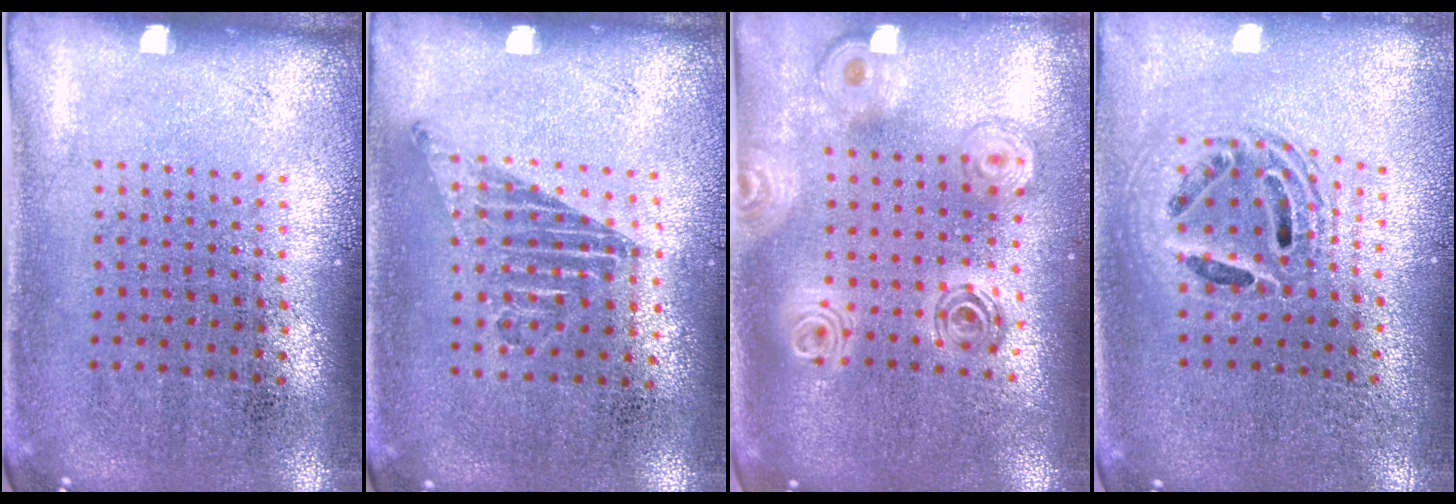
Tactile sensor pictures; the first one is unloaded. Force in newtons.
{"total": 1.2, "press": 1.0, "slide": 0.7}
{"total": 2.2, "press": 1.8, "slide": 1.3}
{"total": 1.8, "press": 1.5, "slide": 1.0}